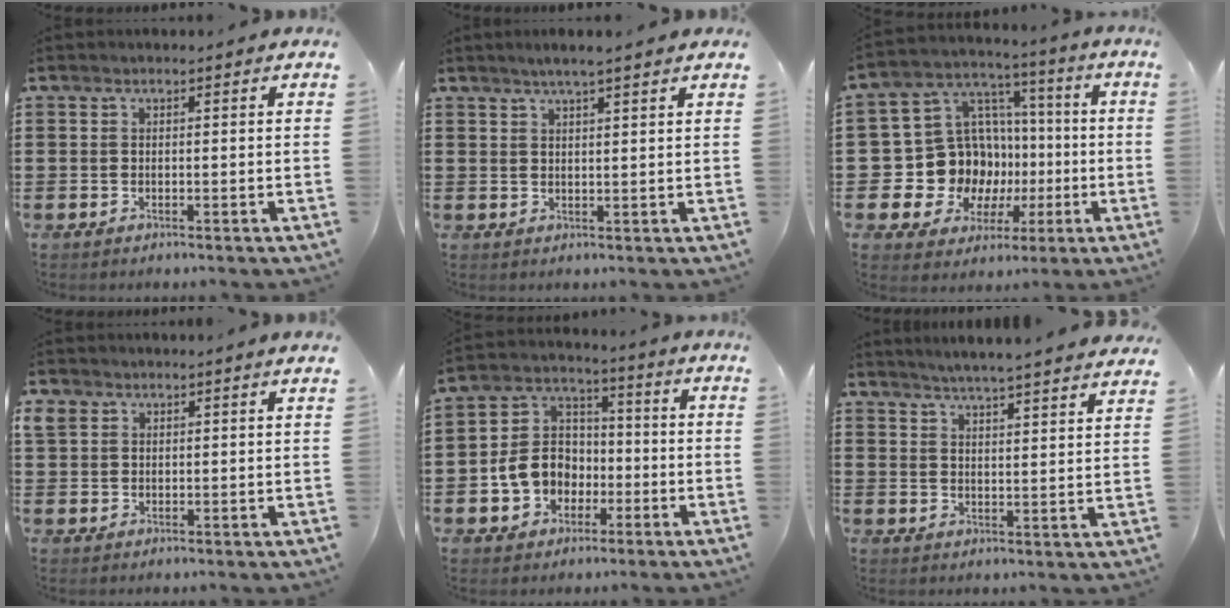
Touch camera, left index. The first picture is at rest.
{"total": 2.8, "force": [2.3, -0.1, 1.6], "torque": [-0.035, 0.002, 0.040]}
{"total": 13.1, "force": [-1.8, 12.3, 4.3], "torque": [-0.125, -0.011, -0.013]}
{"total": 2.2, "force": [1.9, 1.0, 0.6], "torque": [-0.019, 0.004, 0.038]}
{"total": 8.3, "force": [-2.6, 7.1, 3.4], "torque": [-0.103, 0.023, -0.052]}
{"total": 4.2, "force": [4.0, -1.0, 0.5], "torque": [-0.026, -0.028, 0.069]}